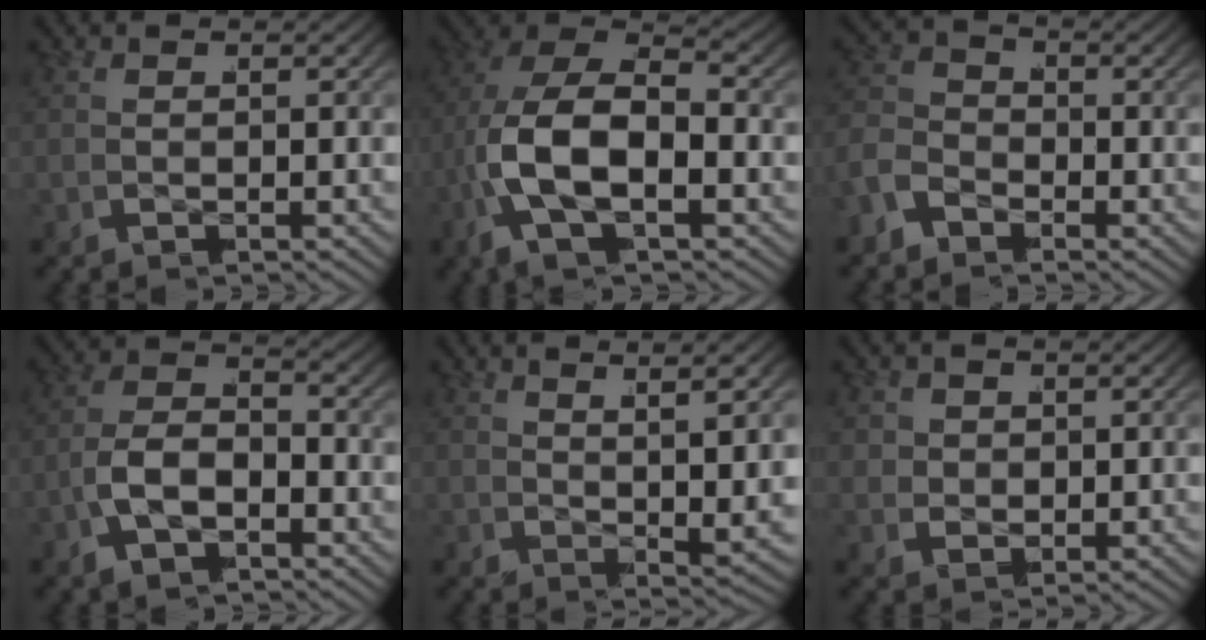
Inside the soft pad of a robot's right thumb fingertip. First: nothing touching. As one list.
[{"total": 11.5, "force": [0.0, 7.0, 9.2], "torque": [-0.211, -0.021, 0.002]}, {"total": 3.4, "force": [-1.7, 2.7, 1.1], "torque": [-0.026, -0.008, -0.035]}, {"total": 5.2, "force": [-1.4, 3.3, 3.8], "torque": [-0.087, -0.014, -0.022]}, {"total": 3.0, "force": [1.6, -0.9, 2.4], "torque": [-0.031, 0.011, 0.030]}, {"total": 1.6, "force": [0.5, 1.4, 0.6], "torque": [-0.016, -0.009, 0.019]}]